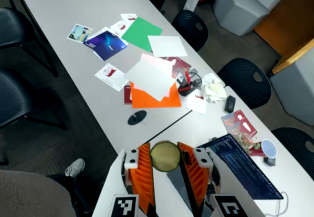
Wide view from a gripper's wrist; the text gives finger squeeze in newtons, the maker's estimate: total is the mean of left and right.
{"total": 8.5, "left": 8.4, "right": 8.6}